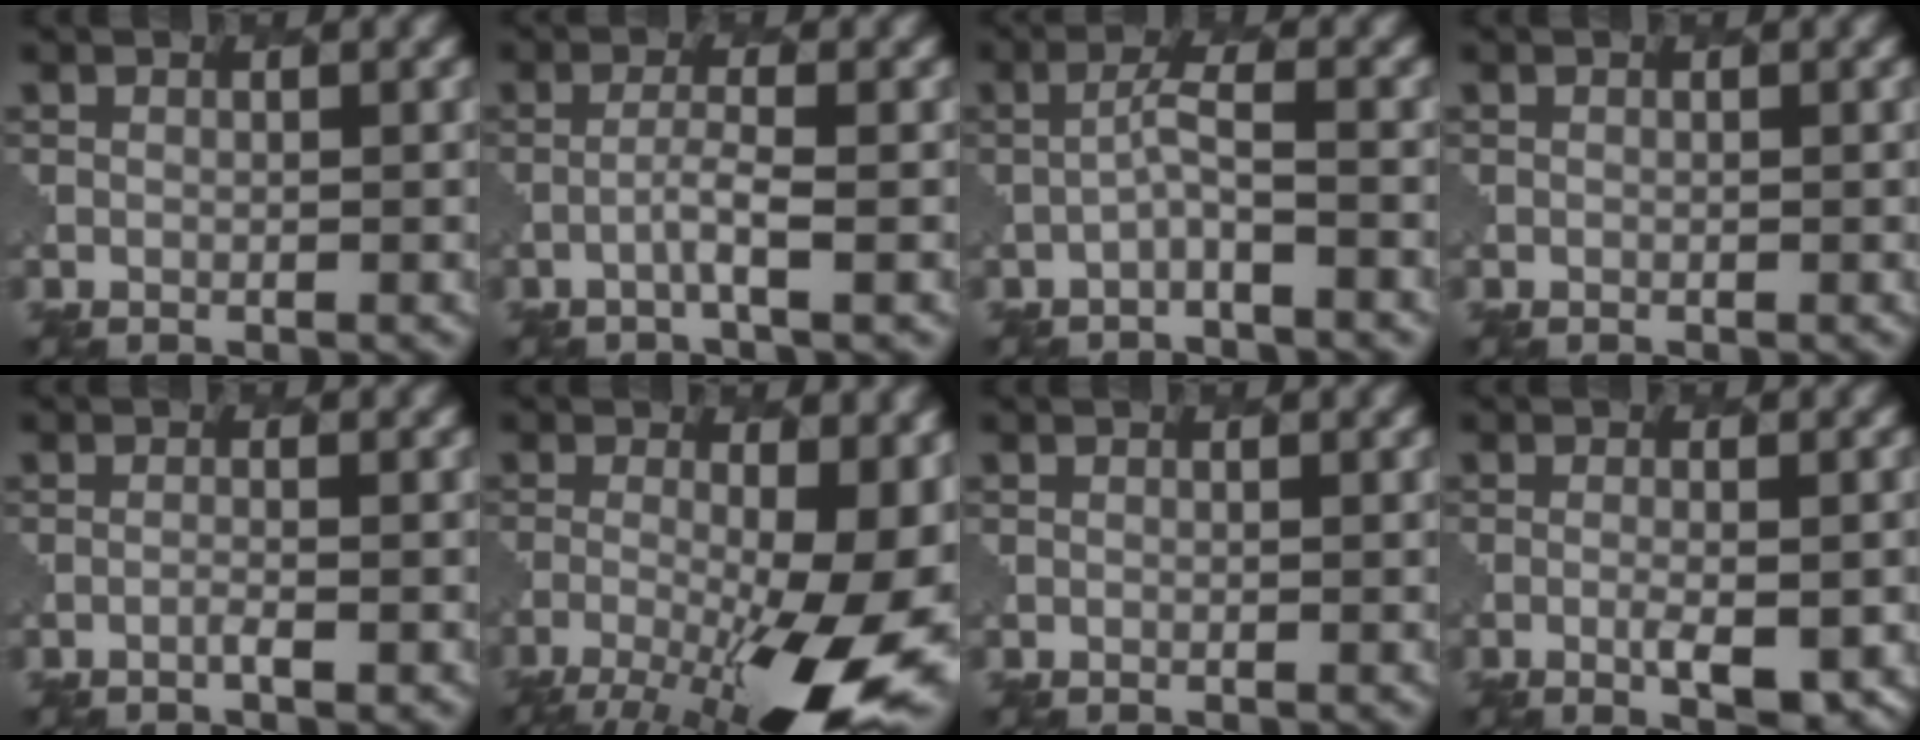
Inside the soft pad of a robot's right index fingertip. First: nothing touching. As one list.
[{"total": 1.7, "force": [-0.4, 0.1, 1.7], "torque": [-0.031, 0.007, -0.016]}, {"total": 1.6, "force": [-0.7, 0.0, 1.4], "torque": [-0.031, 0.010, -0.016]}, {"total": 0.0}, {"total": 0.7, "force": [-0.3, 0.1, 0.7], "torque": [-0.006, 0.006, -0.008]}, {"total": 14.3, "force": [-4.9, 4.7, 12.7], "torque": [-0.194, -0.020, -0.067]}, {"total": 0.0}, {"total": 3.2, "force": [-0.8, 0.9, 3.0], "torque": [-0.052, -0.005, -0.006]}]